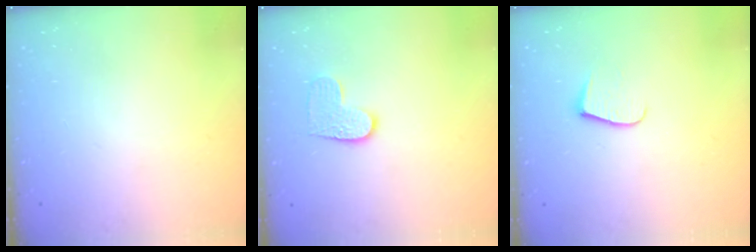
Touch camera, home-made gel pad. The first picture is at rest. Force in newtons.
{"total": 6.4, "press": 6.4, "slide": 0.3}
{"total": 7.7, "press": 7.7, "slide": 0.6}